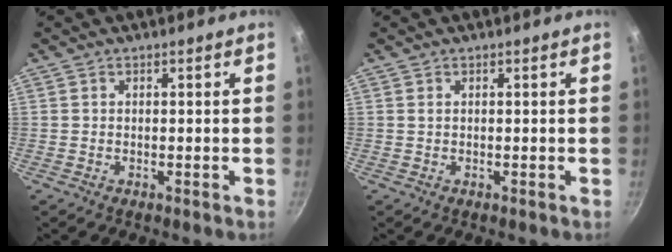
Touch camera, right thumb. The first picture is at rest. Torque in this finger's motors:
{"motor_torque": [0.03, 0.23, -0.02, 0.40, -0.02]}